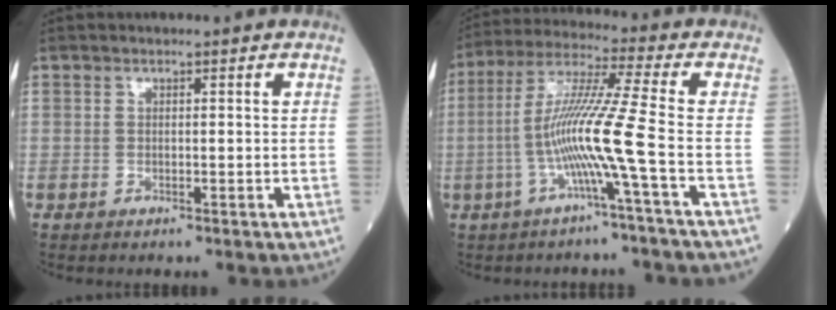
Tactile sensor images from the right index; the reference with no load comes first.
{"total": 10.8, "force": [-3.1, -2.2, 10.1], "torque": [-0.205, 0.007, -0.062]}